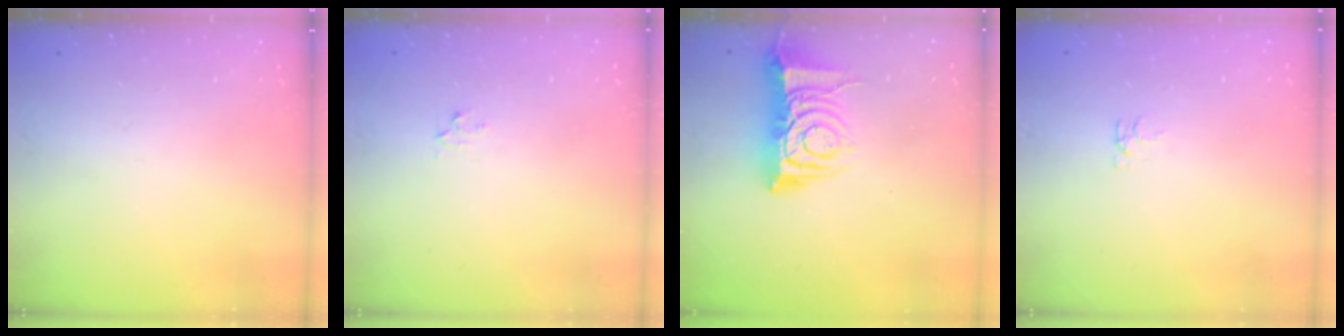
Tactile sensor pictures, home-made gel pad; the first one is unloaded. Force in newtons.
{"total": 2.3, "press": 2.3, "slide": 0.2}
{"total": 10.2, "press": 10.1, "slide": 1.3}
{"total": 4.1, "press": 4.1, "slide": 0.6}